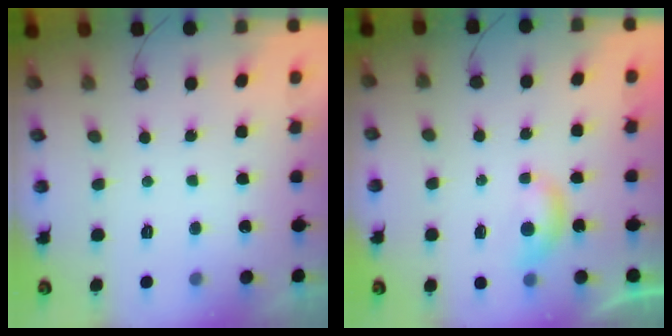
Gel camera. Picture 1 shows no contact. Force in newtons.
{"total": 3.6, "press": 3.6, "slide": 0.4}